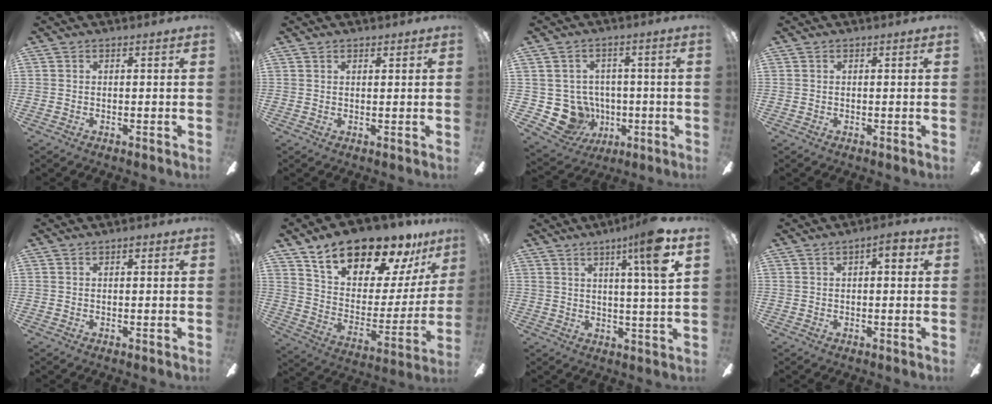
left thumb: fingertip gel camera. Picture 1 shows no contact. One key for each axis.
{"total": 1.0, "fx": 0.8, "fy": 0.5, "fz": 0.3, "tx": 0.002, "ty": -0.003, "tz": 0.014}
{"total": 10.4, "fx": -1.8, "fy": 9.7, "fz": 3.3, "tx": -0.097, "ty": 0.006, "tz": -0.023}
{"total": 0.0}
{"total": 1.1, "fx": 0.7, "fy": 0.3, "fz": 0.7, "tx": -0.008, "ty": 0.000, "tz": 0.009}
{"total": 19.2, "fx": 15.9, "fy": 7.4, "fz": 7.9, "tx": -0.139, "ty": -0.116, "tz": 0.281}
{"total": 10.6, "fx": 5.4, "fy": 0.3, "fz": 9.1, "tx": -0.142, "ty": -0.013, "tz": 0.076}
{"total": 3.7, "fx": 1.5, "fy": 1.4, "fz": 3.1, "tx": -0.037, "ty": -0.001, "tz": 0.018}